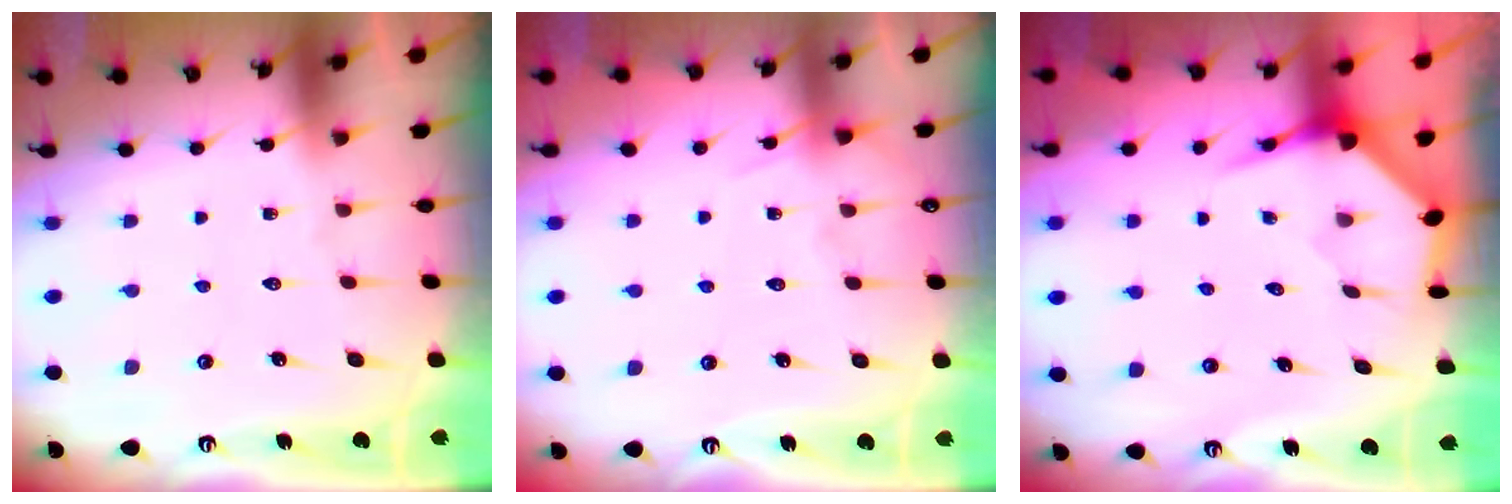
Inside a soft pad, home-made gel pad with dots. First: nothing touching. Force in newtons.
{"total": 6.0, "press": 5.9, "slide": 0.8}
{"total": 4.0, "press": 4.0, "slide": 0.4}